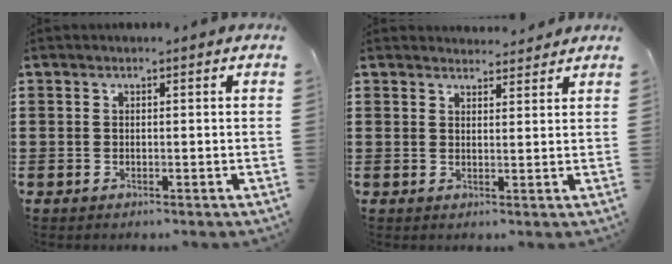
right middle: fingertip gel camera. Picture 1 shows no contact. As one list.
[{"total": 2.5, "force": [2.5, 0.2, -0.2], "torque": [0.004, -0.006, 0.047]}]